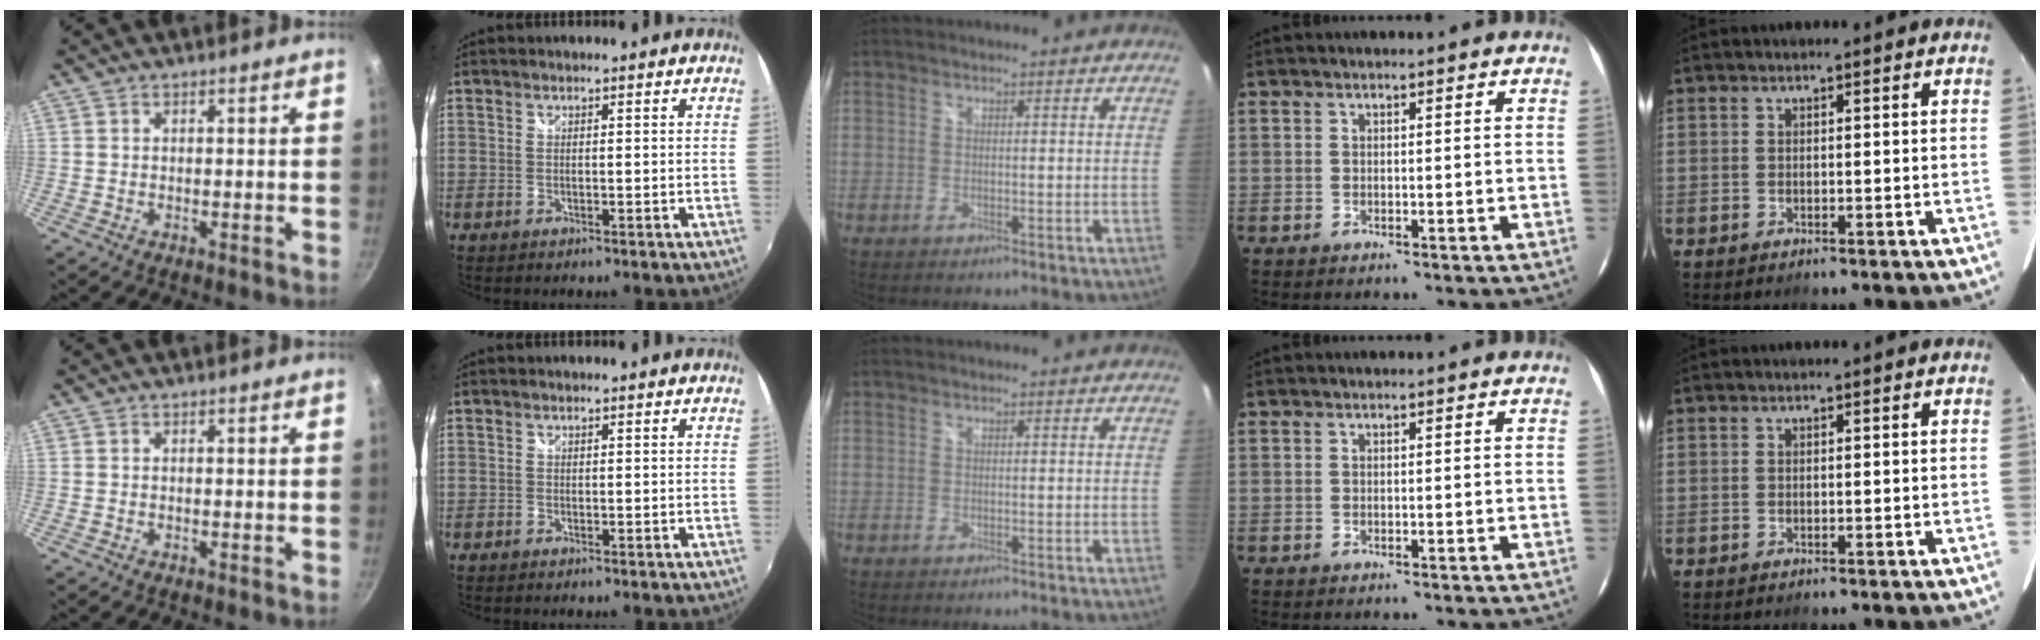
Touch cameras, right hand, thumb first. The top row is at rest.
{}